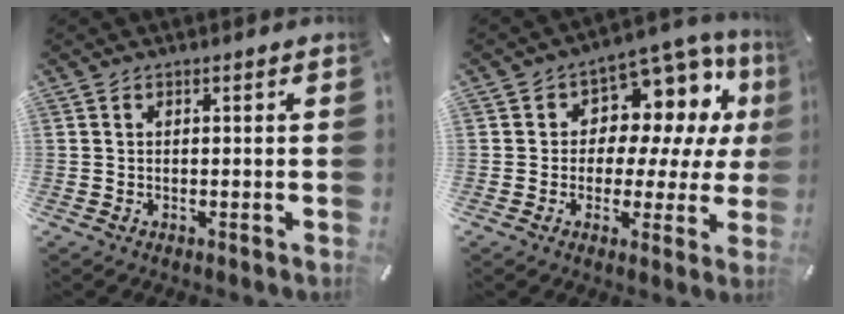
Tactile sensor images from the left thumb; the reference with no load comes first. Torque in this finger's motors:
{"motor_torque": [0.25, 0.32, 0.12, 0.30, 0.02]}